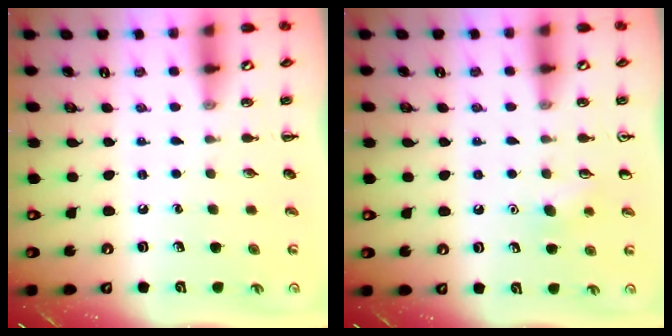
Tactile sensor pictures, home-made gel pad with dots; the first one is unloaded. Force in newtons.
{"total": 5.2, "press": 5.0, "slide": 1.4}